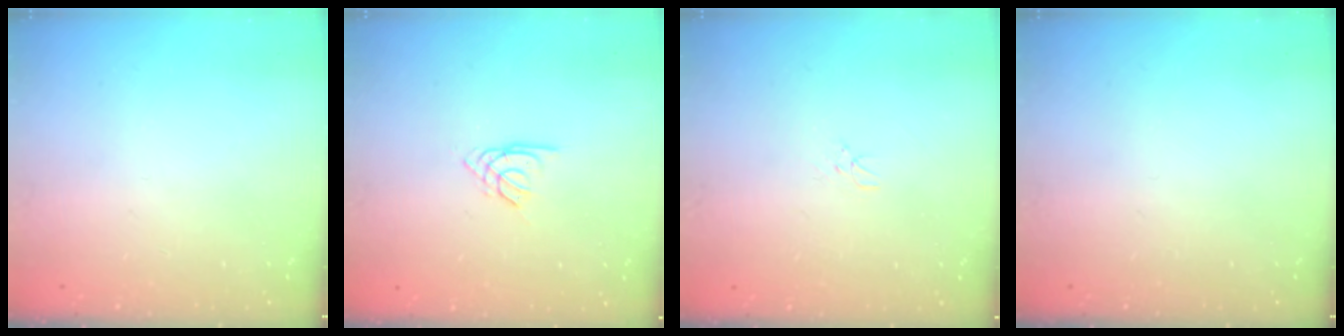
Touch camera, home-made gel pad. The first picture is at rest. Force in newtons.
{"total": 2.5, "press": 2.4, "slide": 0.5}
{"total": 3.4, "press": 3.4, "slide": 0.2}
{"total": 0.0}